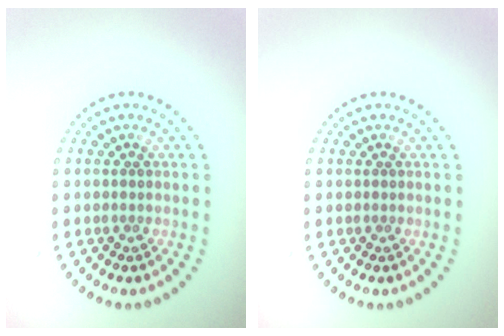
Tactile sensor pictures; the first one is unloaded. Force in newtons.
{"total": 0.0}